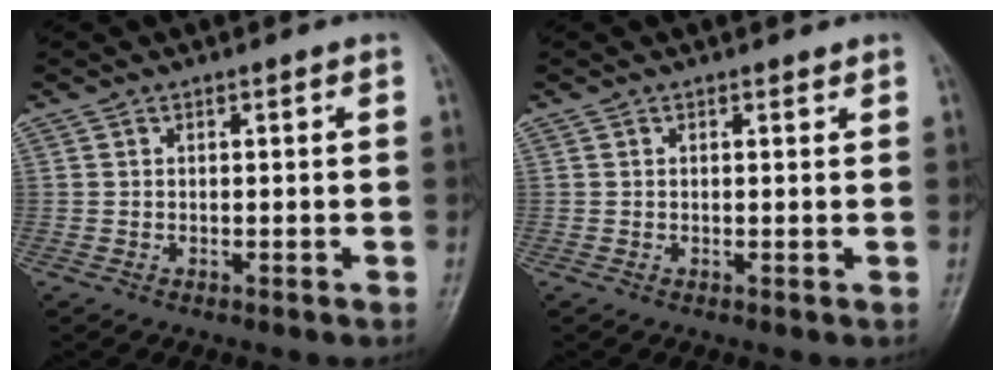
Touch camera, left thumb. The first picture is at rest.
{"total": 0.9, "force": [0.7, 0.5, 0.4], "torque": [-0.002, -0.004, 0.006]}